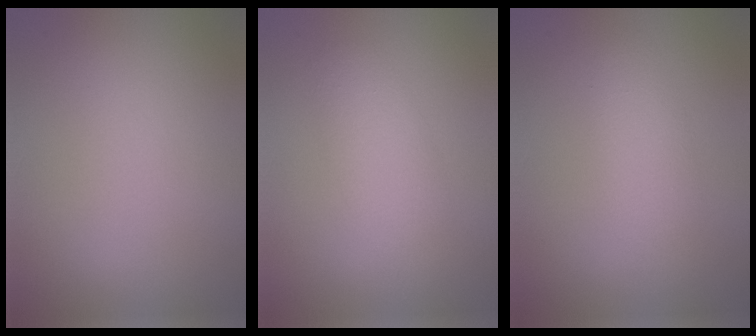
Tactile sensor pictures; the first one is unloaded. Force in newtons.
{"total": 2.4, "press": 2.4, "slide": 0.1}
{"total": 2.3, "press": 2.3, "slide": 0.1}